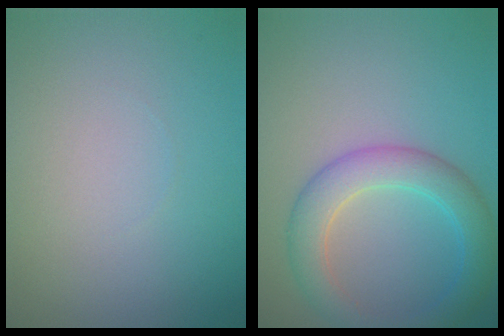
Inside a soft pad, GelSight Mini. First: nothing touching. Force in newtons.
{"total": 4.7, "press": 4.7, "slide": 0.1}